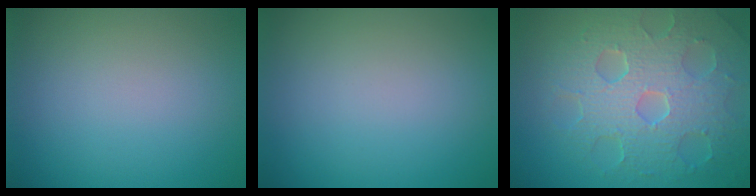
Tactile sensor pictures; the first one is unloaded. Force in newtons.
{"total": 0.0}
{"total": 8.5, "press": 6.1, "slide": 6.0}